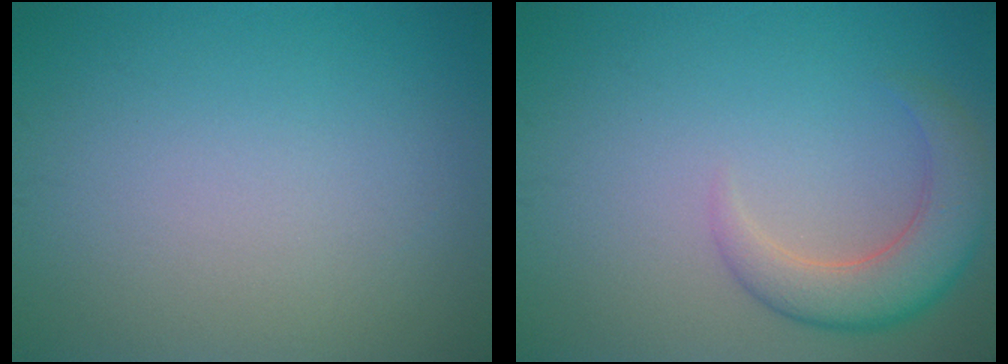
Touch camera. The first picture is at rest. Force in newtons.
{"total": 4.6, "press": 4.5, "slide": 0.5}